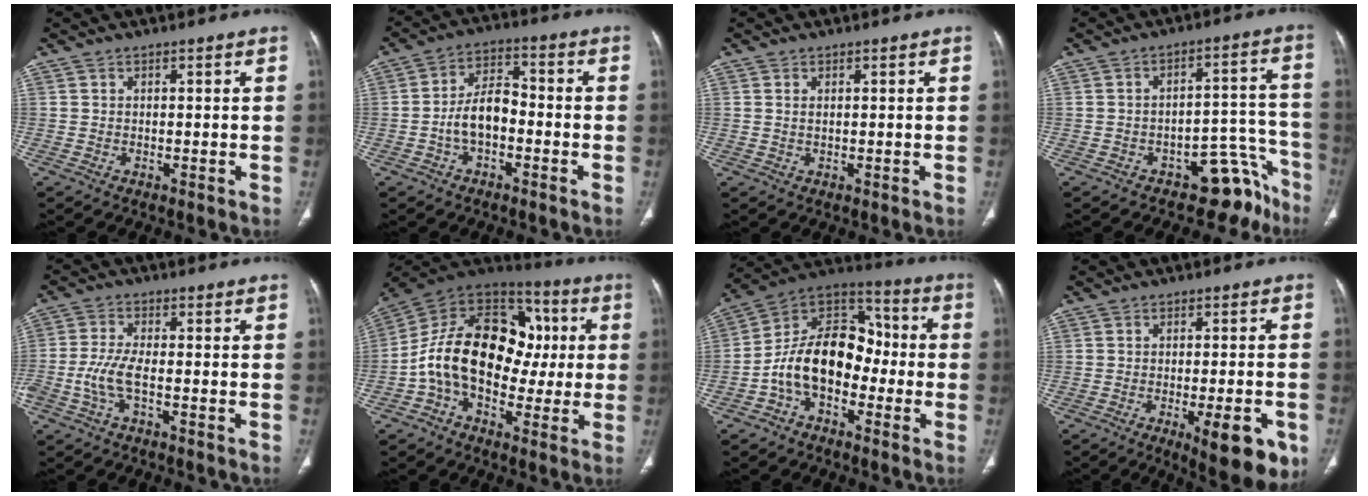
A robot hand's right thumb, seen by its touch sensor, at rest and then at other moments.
{"total": 7.7, "force": [-2.2, 4.5, 5.9], "torque": [-0.099, 0.035, -0.047]}
{"total": 0.8, "force": [0.2, 0.4, 0.7], "torque": [-0.020, 0.004, 0.009]}
{"total": 9.5, "force": [-7.2, 5.1, 3.5], "torque": [0.011, 0.113, -0.102]}
{"total": 5.5, "force": [-1.9, 1.9, 4.8], "torque": [-0.121, 0.010, -0.040]}
{"total": 21.4, "force": [-0.7, 14.8, 15.4], "torque": [-0.234, 0.049, -0.018]}
{"total": 15.9, "force": [-3.7, 10.6, 11.2], "torque": [-0.167, 0.063, -0.077]}
{"total": 11.3, "force": [-4.8, 3.3, 9.7], "torque": [-0.116, 0.000, -0.059]}